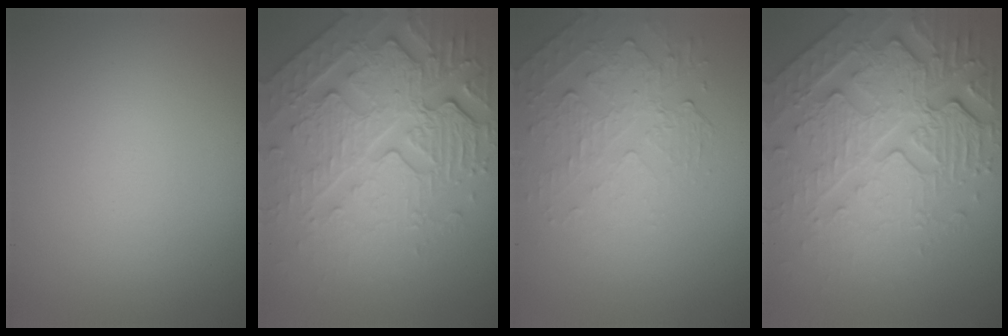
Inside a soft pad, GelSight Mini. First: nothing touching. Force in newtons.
{"total": 8.0, "press": 6.0, "slide": 5.3}
{"total": 2.2, "press": 1.4, "slide": 1.7}
{"total": 8.0, "press": 6.0, "slide": 5.3}